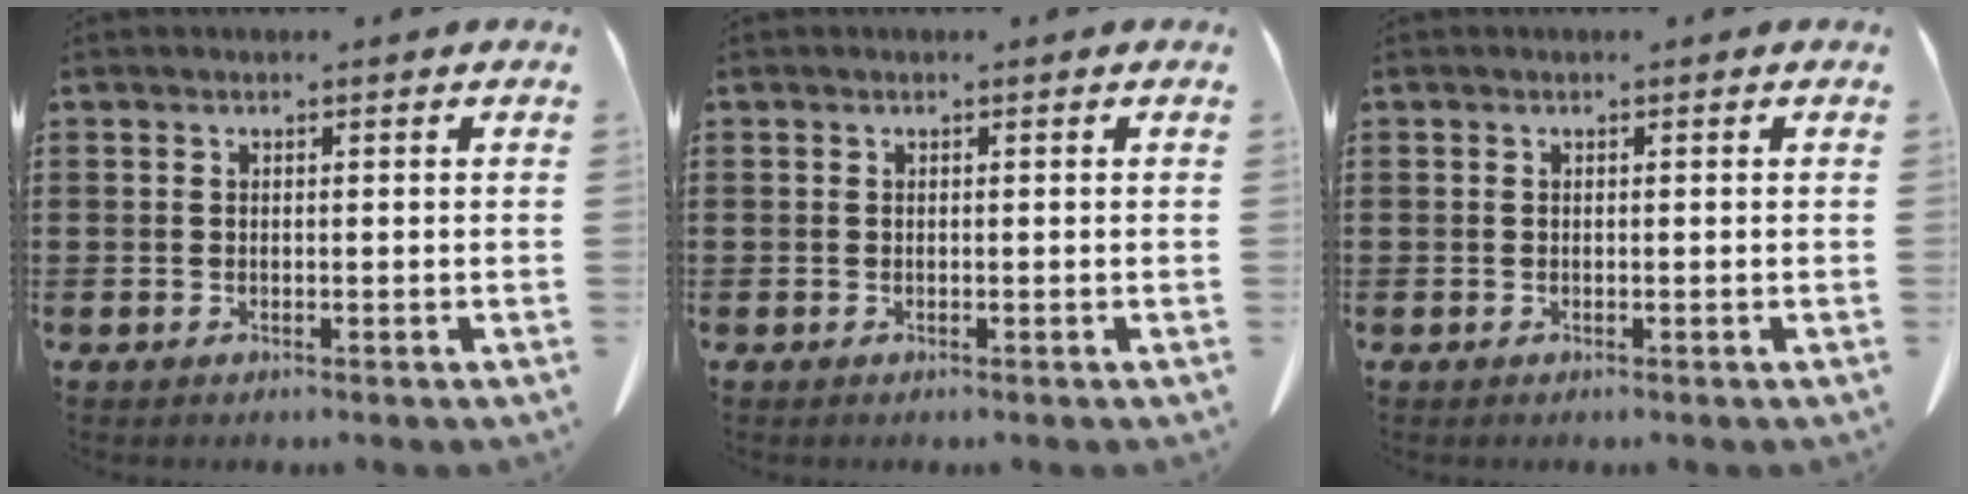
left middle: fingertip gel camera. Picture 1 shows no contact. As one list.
[{"total": 0.0}, {"total": 0.0}]